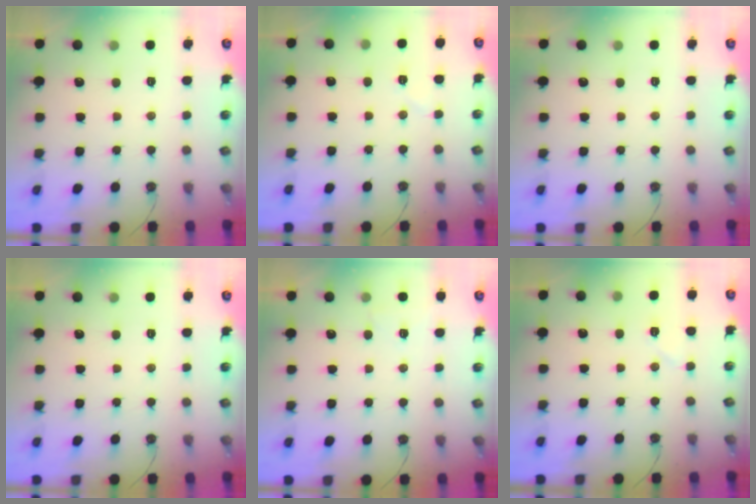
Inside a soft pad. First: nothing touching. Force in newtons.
{"total": 4.1, "press": 3.7, "slide": 1.6}
{"total": 0.0}
{"total": 0.0}
{"total": 4.0, "press": 3.2, "slide": 2.5}
{"total": 5.2, "press": 5.1, "slide": 0.9}